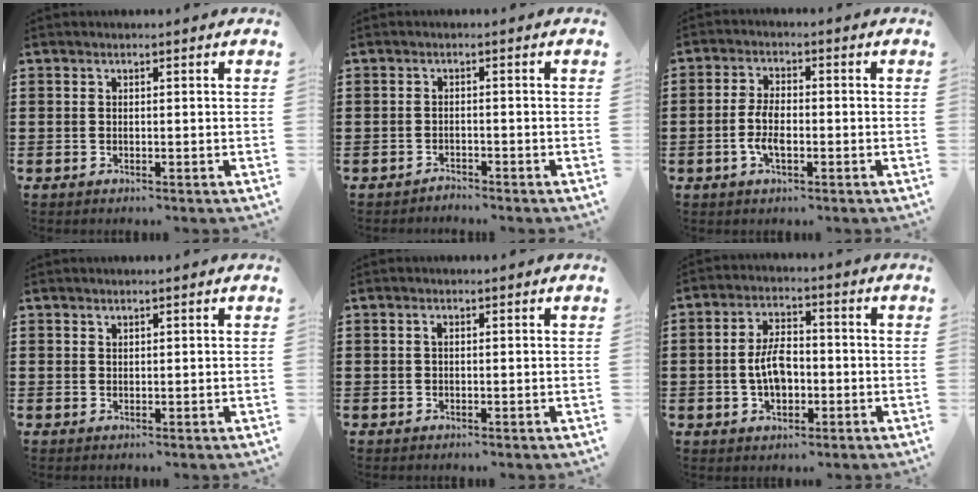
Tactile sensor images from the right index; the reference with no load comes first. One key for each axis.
{"total": 1.4, "fx": -1.4, "fy": 0.1, "fz": 0.0, "tx": -0.004, "ty": 0.004, "tz": -0.031}
{"total": 4.8, "fx": -1.2, "fy": 2.2, "fz": 4.1, "tx": -0.094, "ty": -0.001, "tz": -0.027}
{"total": 0.7, "fx": 0.6, "fy": 0.3, "fz": 0.0, "tx": -0.002, "ty": 0.001, "tz": 0.012}
{"total": 0.7, "fx": 0.1, "fy": 0.3, "fz": 0.6, "tx": -0.012, "ty": 0.001, "tz": 0.002}
{"total": 6.0, "fx": -1.0, "fy": 3.3, "fz": 4.9, "tx": -0.094, "ty": 0.002, "tz": -0.023}